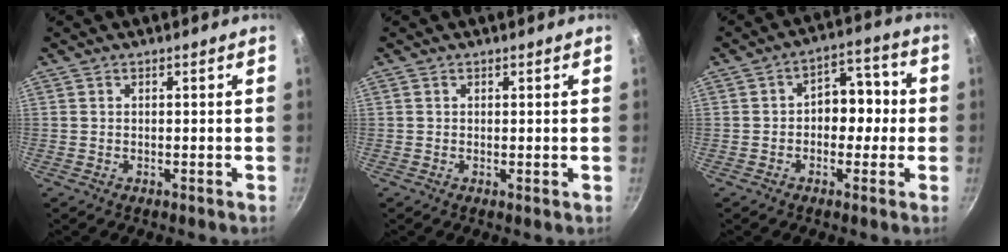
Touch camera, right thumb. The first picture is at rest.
{"total": 0.6, "force": [0.2, 0.2, 0.5], "torque": [-0.009, -0.002, 0.001]}
{"total": 8.5, "force": [-0.5, 6.2, 5.8], "torque": [-0.019, 0.031, -0.018]}